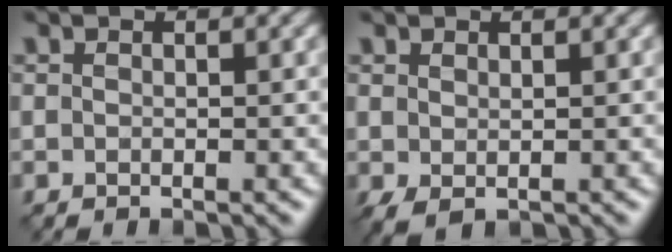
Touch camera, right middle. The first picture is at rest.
{"total": 1.1, "force": [0.0, 0.1, 1.1], "torque": [-0.028, -0.003, 0.001]}